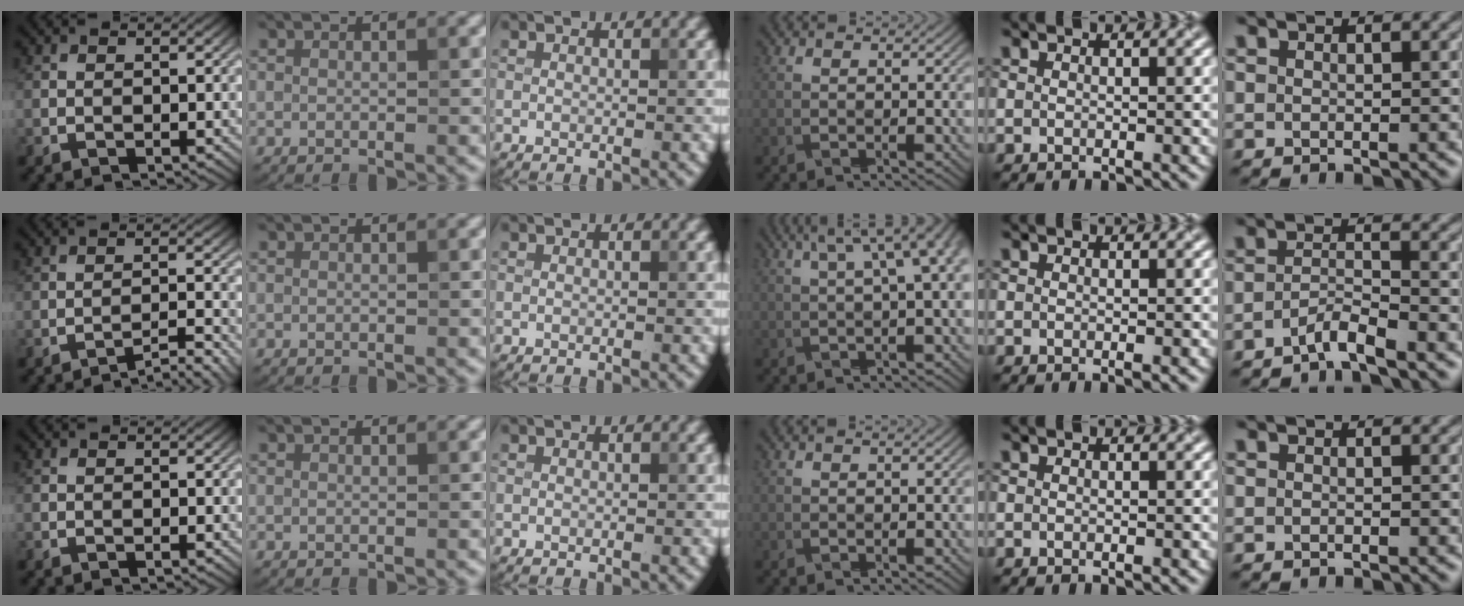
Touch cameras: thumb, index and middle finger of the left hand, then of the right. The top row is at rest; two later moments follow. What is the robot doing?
{"motion": "pour", "object": "sugar"}